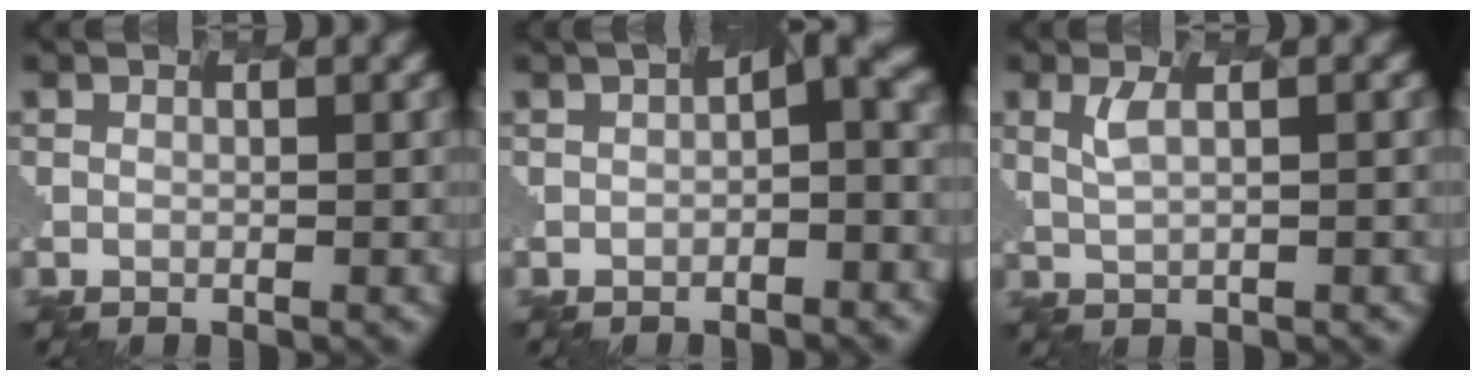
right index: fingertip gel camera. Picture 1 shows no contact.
{"total": 5.1, "force": [-0.1, 1.6, 4.8], "torque": [-0.066, 0.013, -0.007]}
{"total": 1.2, "force": [0.6, 0.4, 1.0], "torque": [-0.032, 0.006, 0.012]}